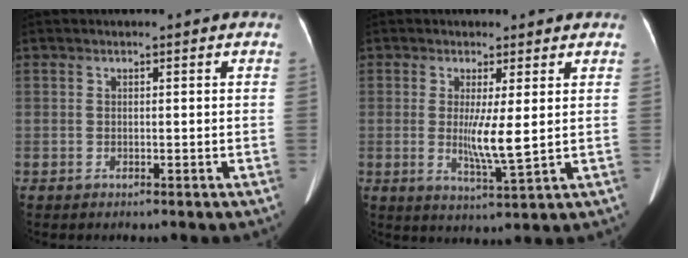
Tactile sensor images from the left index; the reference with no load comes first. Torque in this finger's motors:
{"motor_torque": [1.07, -0.04, 0.16, 0.08]}